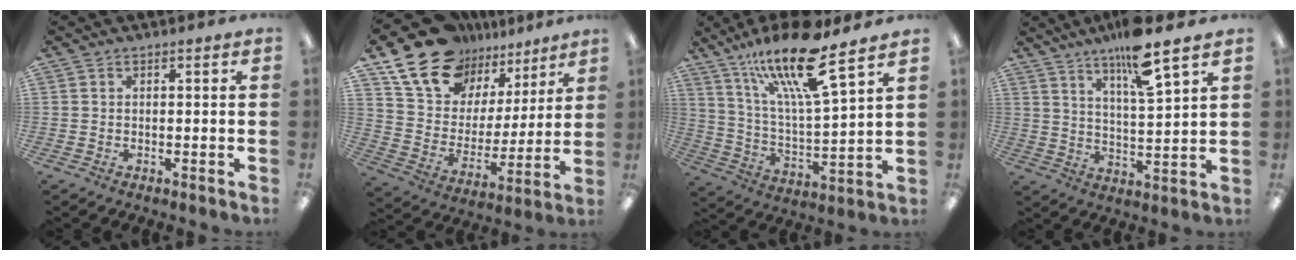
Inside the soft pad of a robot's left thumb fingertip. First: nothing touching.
{"total": 18.4, "force": [13.7, 10.6, 6.1], "torque": [-0.136, -0.086, 0.253]}
{"total": 19.0, "force": [13.7, 3.6, 12.6], "torque": [-0.232, -0.074, 0.225]}
{"total": 11.4, "force": [8.5, 1.4, 7.5], "torque": [-0.127, -0.046, 0.140]}